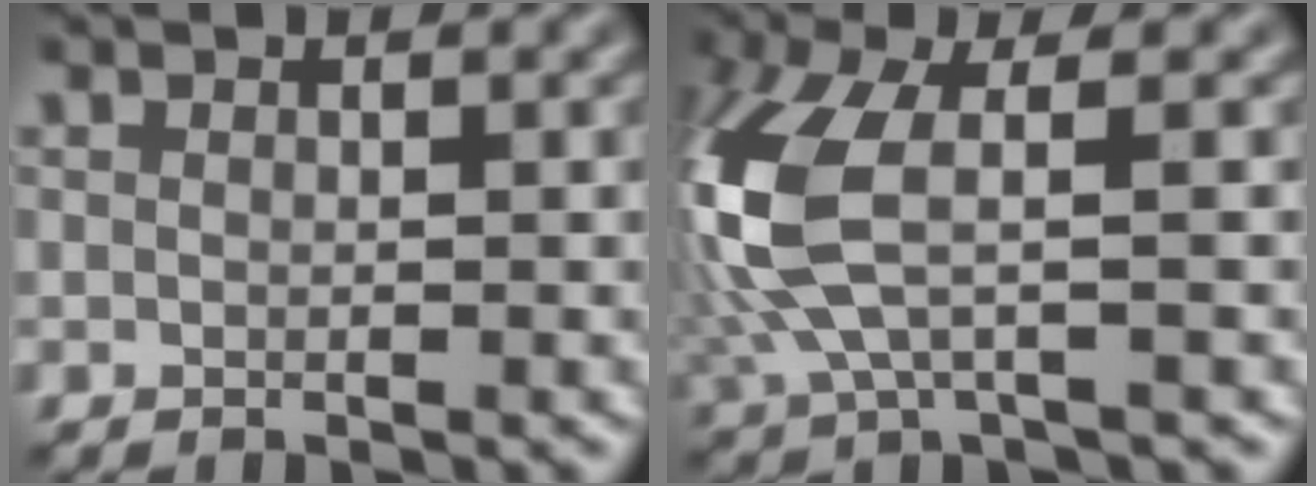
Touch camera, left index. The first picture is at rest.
{"total": 7.5, "force": [-0.3, 2.8, 7.0], "torque": [-0.190, 0.002, -0.012]}